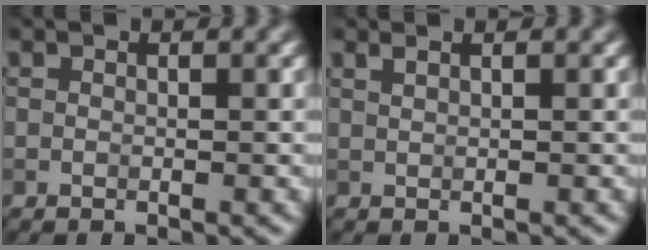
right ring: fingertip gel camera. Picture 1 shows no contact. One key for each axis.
{"total": 1.2, "fx": 0.9, "fy": 0.5, "fz": 0.7, "tx": -0.007, "ty": -0.001, "tz": 0.007}